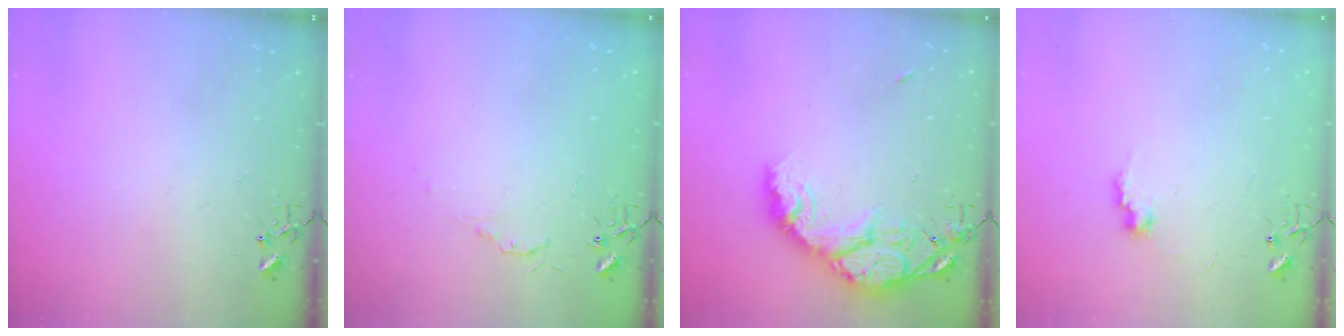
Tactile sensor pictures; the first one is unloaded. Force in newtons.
{"total": 4.8, "press": 4.8, "slide": 0.7}
{"total": 15.3, "press": 15.2, "slide": 1.3}
{"total": 7.5, "press": 7.4, "slide": 0.3}